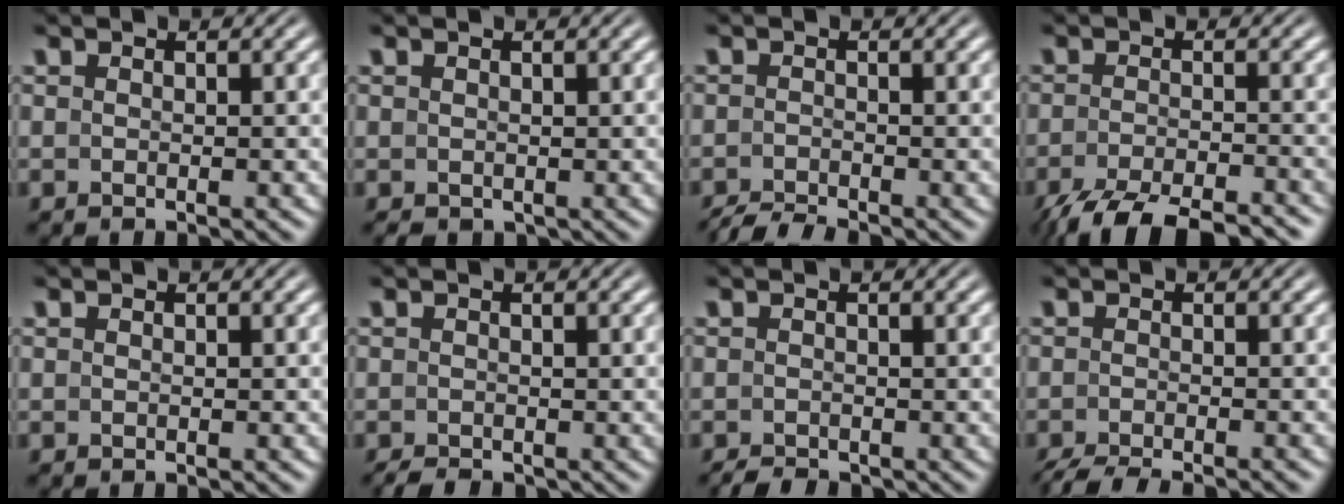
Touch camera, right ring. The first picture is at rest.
{"total": 1.0, "force": [-0.5, 0.8, 0.1], "torque": [-0.002, -0.013, 0.000]}
{"total": 2.9, "force": [-2.8, 0.6, 0.7], "torque": [-0.006, -0.014, -0.041]}
{"total": 6.8, "force": [-5.8, 1.8, 3.1], "torque": [-0.049, -0.020, -0.080]}
{"total": 0.0}
{"total": 1.7, "force": [-1.6, 0.3, 0.4], "torque": [-0.004, -0.017, -0.019]}
{"total": 1.9, "force": [-1.9, 0.2, 0.2], "torque": [0.000, -0.017, -0.025]}
{"total": 5.6, "force": [-5.0, 1.5, 2.1], "torque": [-0.023, -0.014, -0.070]}